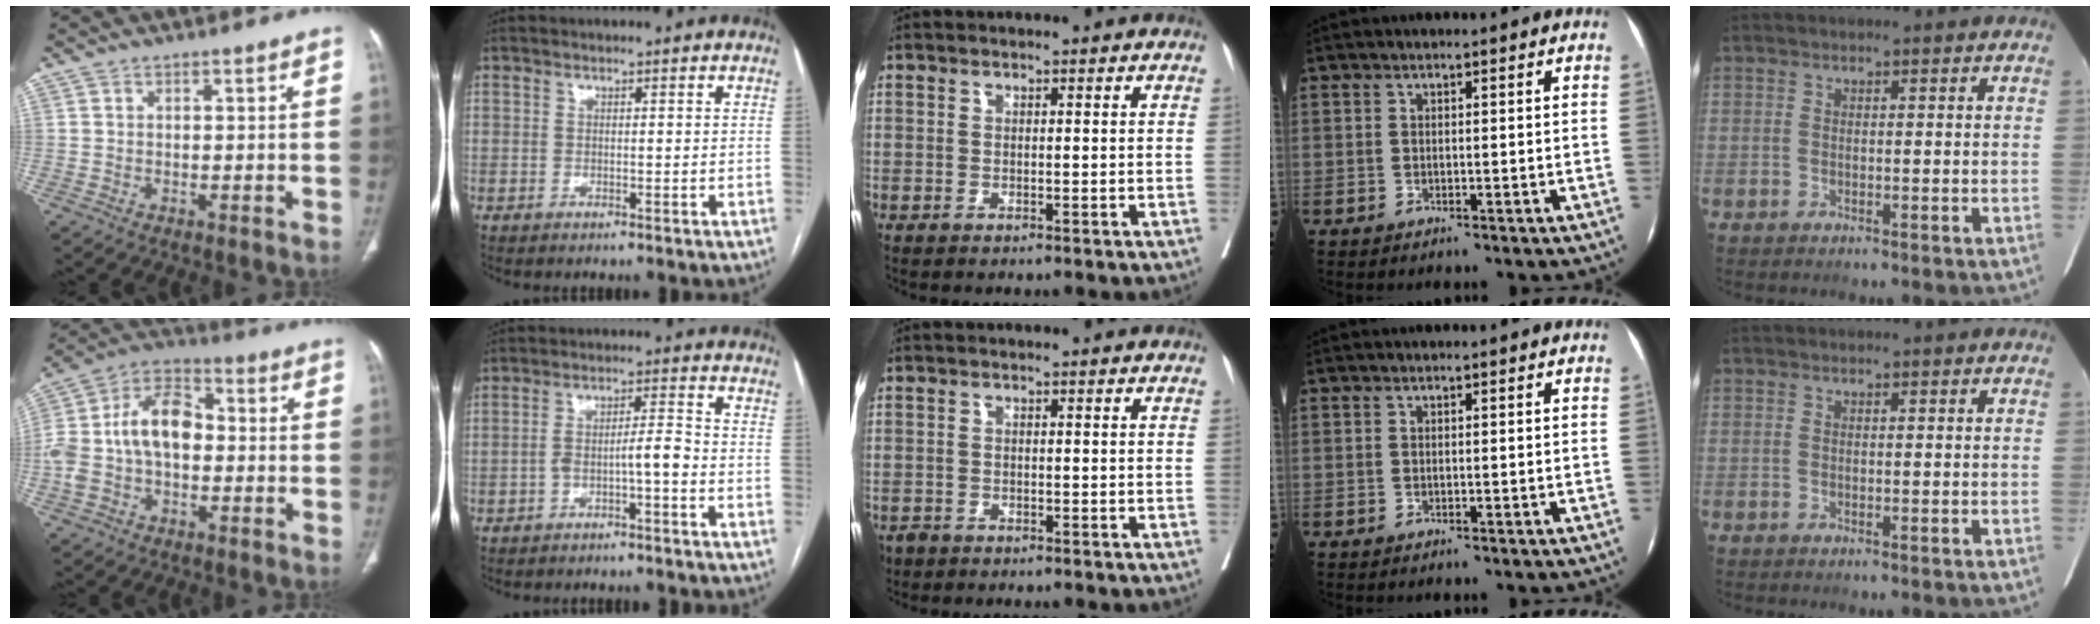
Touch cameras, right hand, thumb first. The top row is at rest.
{"thumb": {"total": 15.3, "force": [-0.7, 9.8, 11.7], "torque": [-0.217, 0.048, -0.023]}, "index": {"total": 4.5, "force": [-2.0, 0.5, 4.0], "torque": [-0.069, 0.019, -0.031]}, "middle": {"total": 1.9, "force": [-1.5, 1.2, 0.2], "torque": [-0.009, 0.001, -0.027]}}